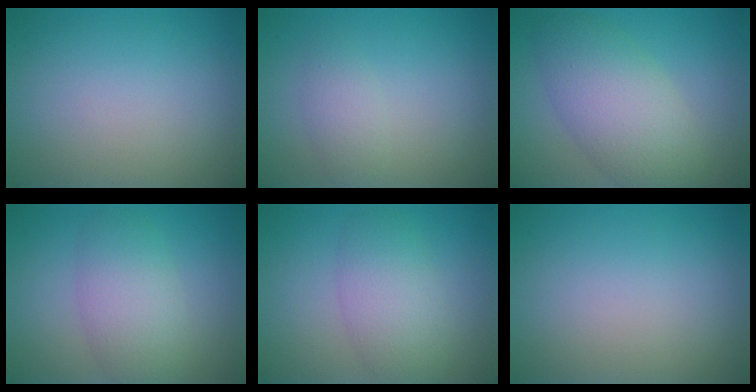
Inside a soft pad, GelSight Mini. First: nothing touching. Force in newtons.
{"total": 1.8, "press": 1.8, "slide": 0.1}
{"total": 6.7, "press": 6.7, "slide": 0.1}
{"total": 4.6, "press": 4.6, "slide": 0.1}
{"total": 4.3, "press": 4.3, "slide": 0.3}
{"total": 0.0}